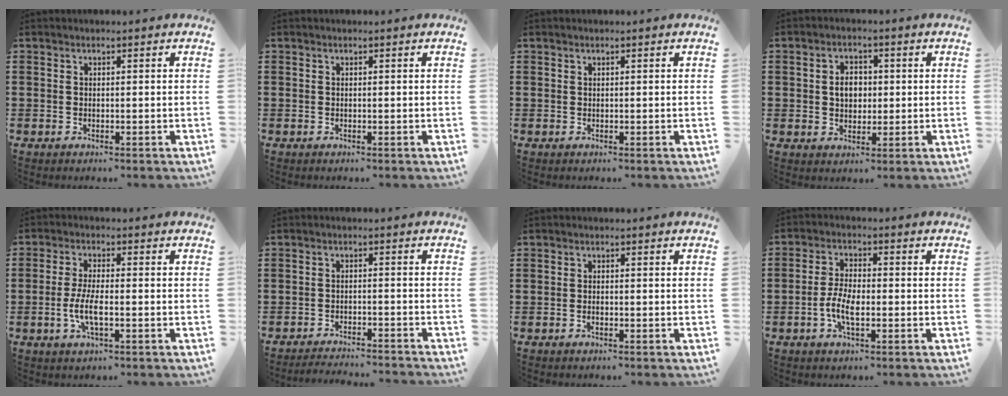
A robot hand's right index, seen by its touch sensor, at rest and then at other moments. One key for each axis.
{"total": 0.0}
{"total": 0.0}
{"total": 3.5, "fx": 0.0, "fy": 2.6, "fz": 2.4, "tx": -0.047, "ty": 0.005, "tz": -0.005}
{"total": 5.3, "fx": -1.5, "fy": 1.4, "fz": 4.9, "tx": -0.111, "ty": -0.007, "tz": -0.036}
{"total": 2.8, "fx": -2.8, "fy": -0.4, "fz": 0.2, "tx": -0.007, "ty": -0.003, "tz": -0.060}
{"total": 0.7, "fx": -0.4, "fy": 0.2, "fz": 0.6, "tx": -0.013, "ty": -0.005, "tz": -0.006}
{"total": 5.4, "fx": -1.7, "fy": 2.2, "fz": 4.6, "tx": -0.114, "ty": -0.005, "tz": -0.040}